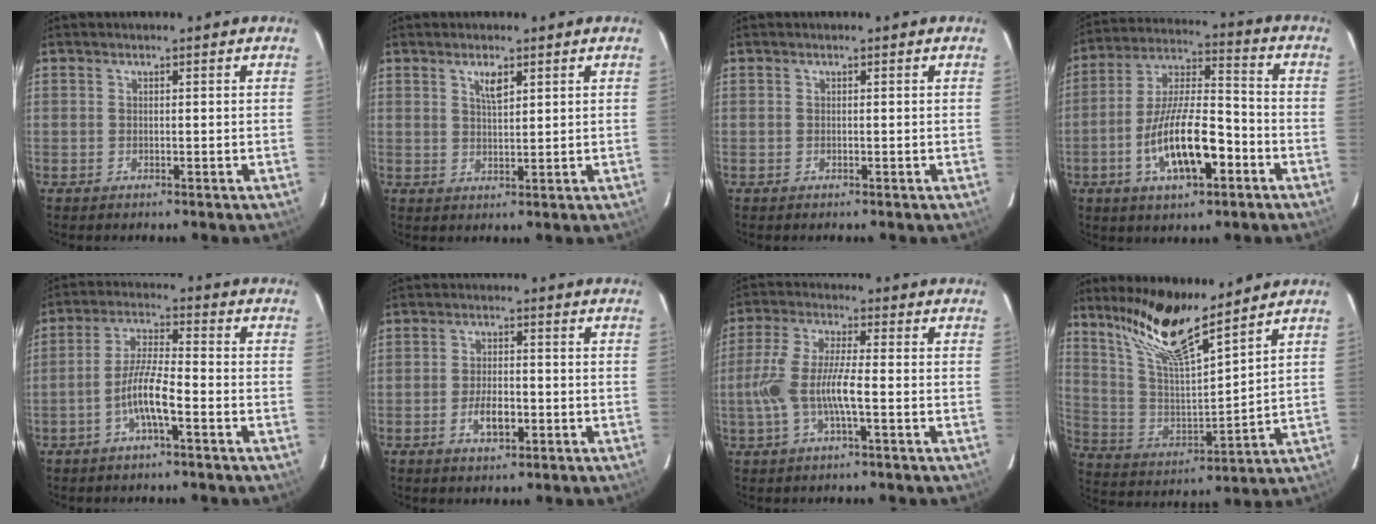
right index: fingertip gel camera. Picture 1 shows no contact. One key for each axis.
{"total": 3.1, "fx": 1.7, "fy": 1.1, "fz": 2.3, "tx": -0.037, "ty": -0.001, "tz": 0.032}
{"total": 0.0}
{"total": 15.5, "fx": -6.0, "fy": 5.4, "fz": 13.3, "tx": -0.255, "ty": 0.004, "tz": -0.102}
{"total": 7.3, "fx": -3.3, "fy": 0.9, "fz": 6.5, "tx": -0.133, "ty": 0.007, "tz": -0.061}
{"total": 5.1, "fx": -2.0, "fy": 2.2, "fz": 4.1, "tx": -0.084, "ty": 0.000, "tz": -0.031}
{"total": 9.5, "fx": -2.2, "fy": 1.7, "fz": 9.1, "tx": -0.193, "ty": 0.000, "tz": -0.040}
{"total": 15.4, "fx": 11.9, "fy": 1.9, "fz": 9.7, "tx": -0.179, "ty": -0.005, "tz": 0.233}